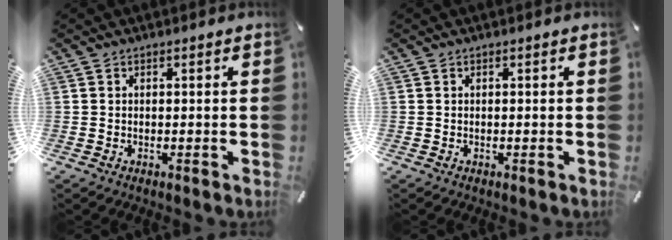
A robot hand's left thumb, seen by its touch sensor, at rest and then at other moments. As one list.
[{"total": 0.0}]